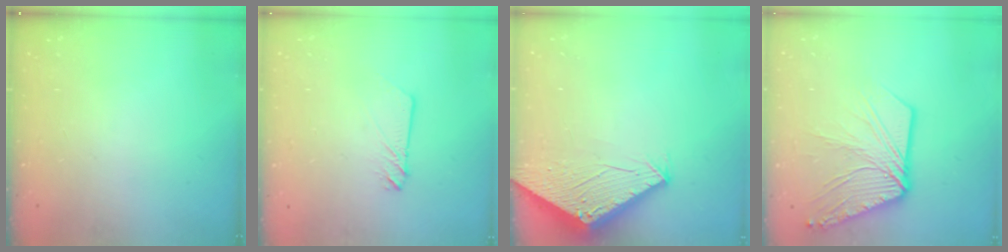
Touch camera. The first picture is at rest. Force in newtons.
{"total": 2.5, "press": 2.5, "slide": 0.3}
{"total": 2.9, "press": 2.9, "slide": 0.1}
{"total": 15.7, "press": 15.6, "slide": 1.8}